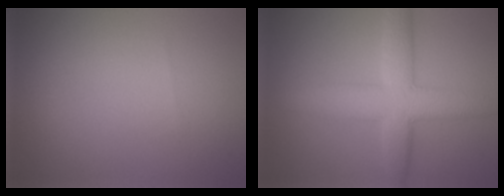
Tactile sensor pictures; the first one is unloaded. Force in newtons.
{"total": 5.8, "press": 5.8, "slide": 0.1}